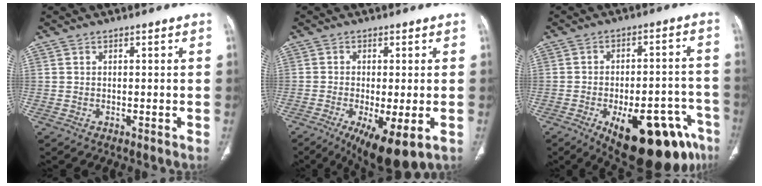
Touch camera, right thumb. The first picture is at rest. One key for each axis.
{"total": 10.6, "fx": -4.3, "fy": 3.0, "fz": 9.2, "tx": -0.154, "ty": -0.016, "tz": -0.063}
{"total": 23.0, "fx": -11.9, "fy": 9.7, "fz": 17.1, "tx": -0.156, "ty": 0.054, "tz": -0.152}